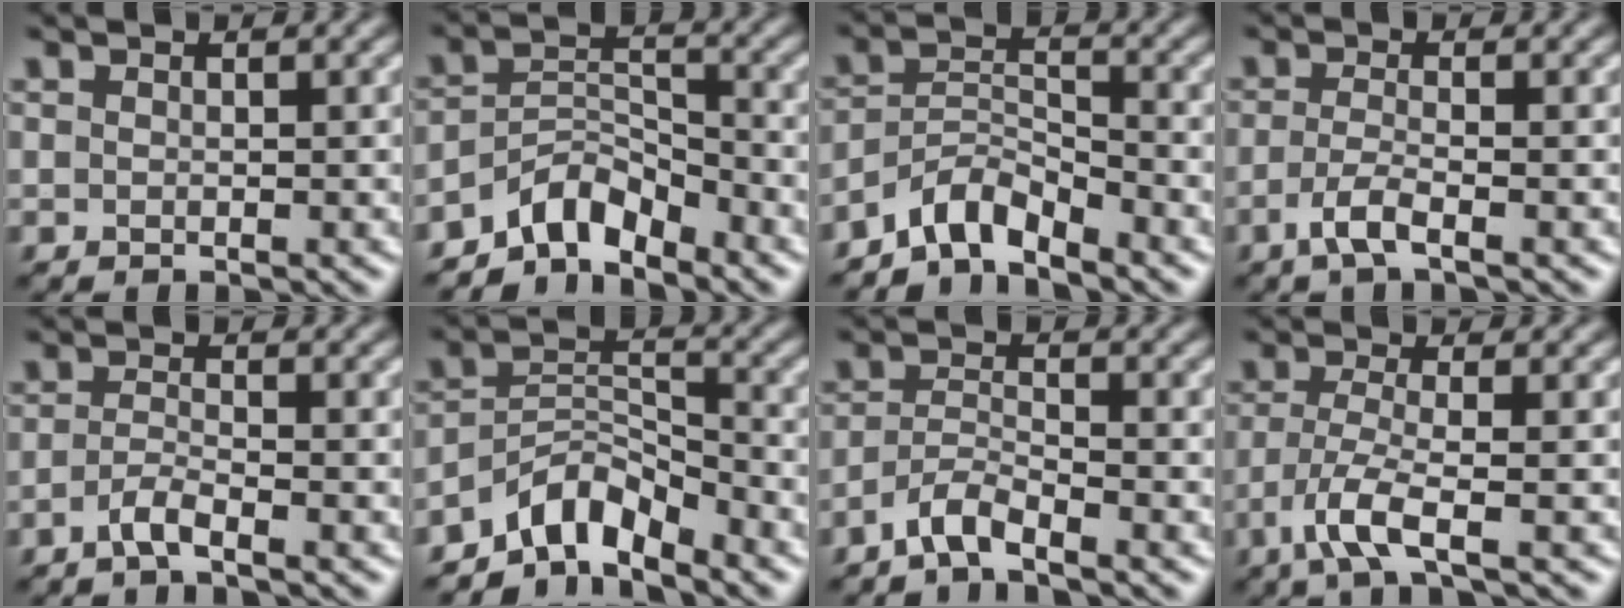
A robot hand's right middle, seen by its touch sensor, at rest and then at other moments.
{"total": 4.3, "force": [-3.6, 1.7, 1.6], "torque": [-0.022, 0.009, -0.076]}
{"total": 3.8, "force": [-3.3, 1.1, 1.5], "torque": [-0.026, 0.008, -0.073]}
{"total": 2.4, "force": [-1.2, 0.5, 2.0], "torque": [-0.044, -0.001, -0.033]}
{"total": 1.9, "force": [-1.2, 0.3, 1.5], "torque": [-0.031, 0.002, -0.030]}
{"total": 4.9, "force": [-4.0, 1.8, 2.2], "torque": [-0.027, 0.007, -0.085]}
{"total": 2.6, "force": [-2.1, 0.4, 1.6], "torque": [-0.031, 0.005, -0.049]}
{"total": 3.7, "force": [-1.9, 0.6, 3.1], "torque": [-0.070, -0.005, -0.046]}